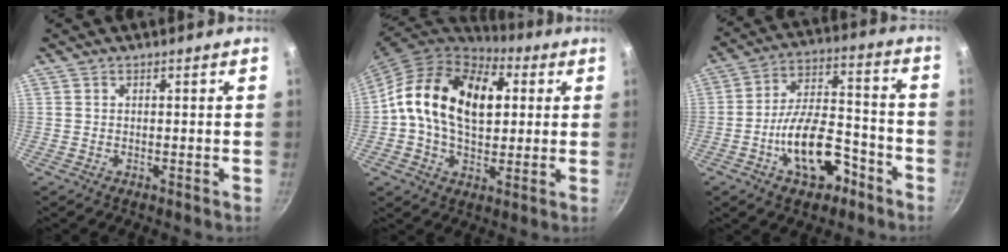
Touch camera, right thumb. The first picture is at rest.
{"total": 21.0, "force": [3.9, 13.7, 15.4], "torque": [-0.242, 0.015, 0.050]}
{"total": 14.9, "force": [-6.9, 7.7, 10.8], "torque": [-0.152, 0.066, -0.109]}